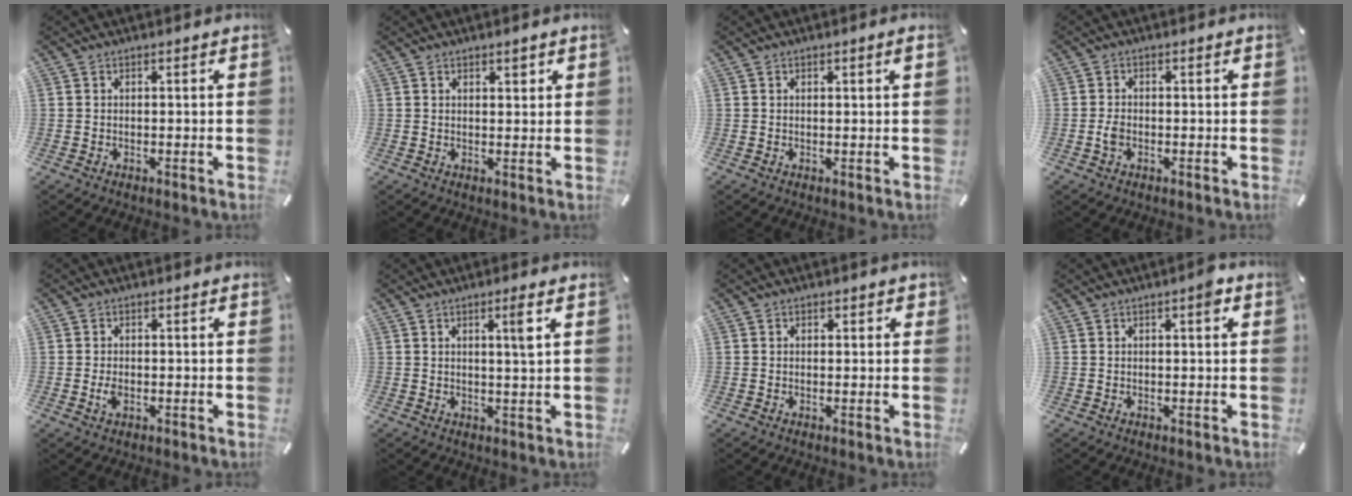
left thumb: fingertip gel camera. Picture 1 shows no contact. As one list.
[{"total": 1.7, "force": [1.1, 1.0, 1.0], "torque": [-0.011, -0.001, 0.016]}, {"total": 1.1, "force": [0.4, 0.1, 1.0], "torque": [-0.019, 0.000, 0.006]}, {"total": 2.0, "force": [-0.7, 1.2, 1.4], "torque": [-0.033, 0.001, -0.015]}, {"total": 2.1, "force": [-0.5, 1.3, 1.6], "torque": [-0.043, -0.005, -0.012]}, {"total": 4.1, "force": [1.5, -0.1, 3.8], "torque": [-0.067, -0.006, 0.020]}, {"total": 1.0, "force": [0.2, 0.8, 0.6], "torque": [-0.002, 0.003, 0.000]}, {"total": 2.7, "force": [0.9, 0.7, 2.5], "torque": [-0.027, -0.002, 0.008]}]